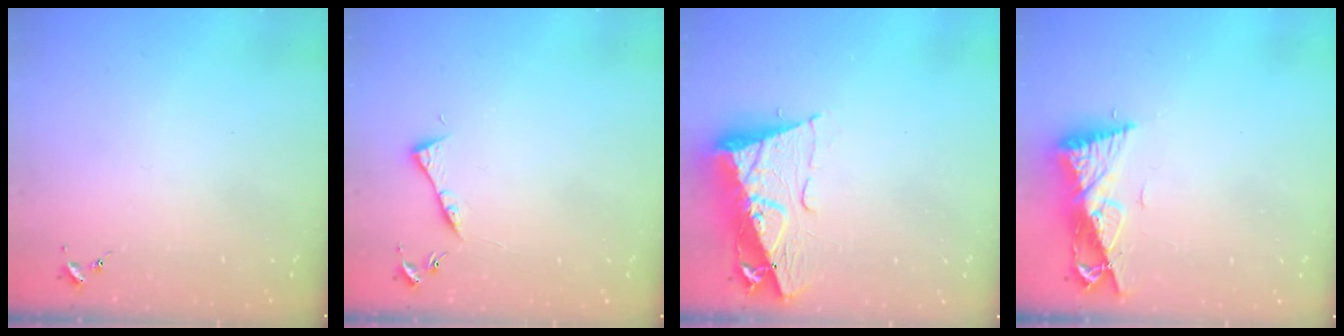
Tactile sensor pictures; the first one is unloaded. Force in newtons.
{"total": 4.2, "press": 4.1, "slide": 0.5}
{"total": 12.5, "press": 12.4, "slide": 1.3}
{"total": 9.7, "press": 9.7, "slide": 0.7}